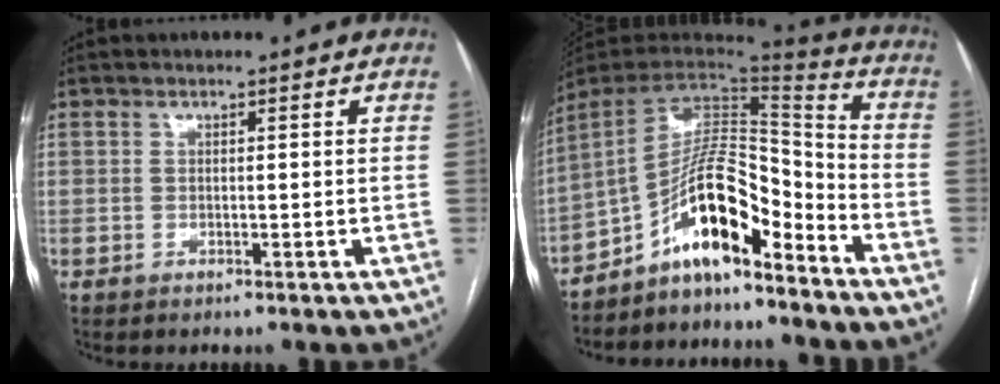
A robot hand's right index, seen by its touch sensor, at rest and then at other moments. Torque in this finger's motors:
{"motor_torque": [1.43, -0.71, 0.53, 0.10]}